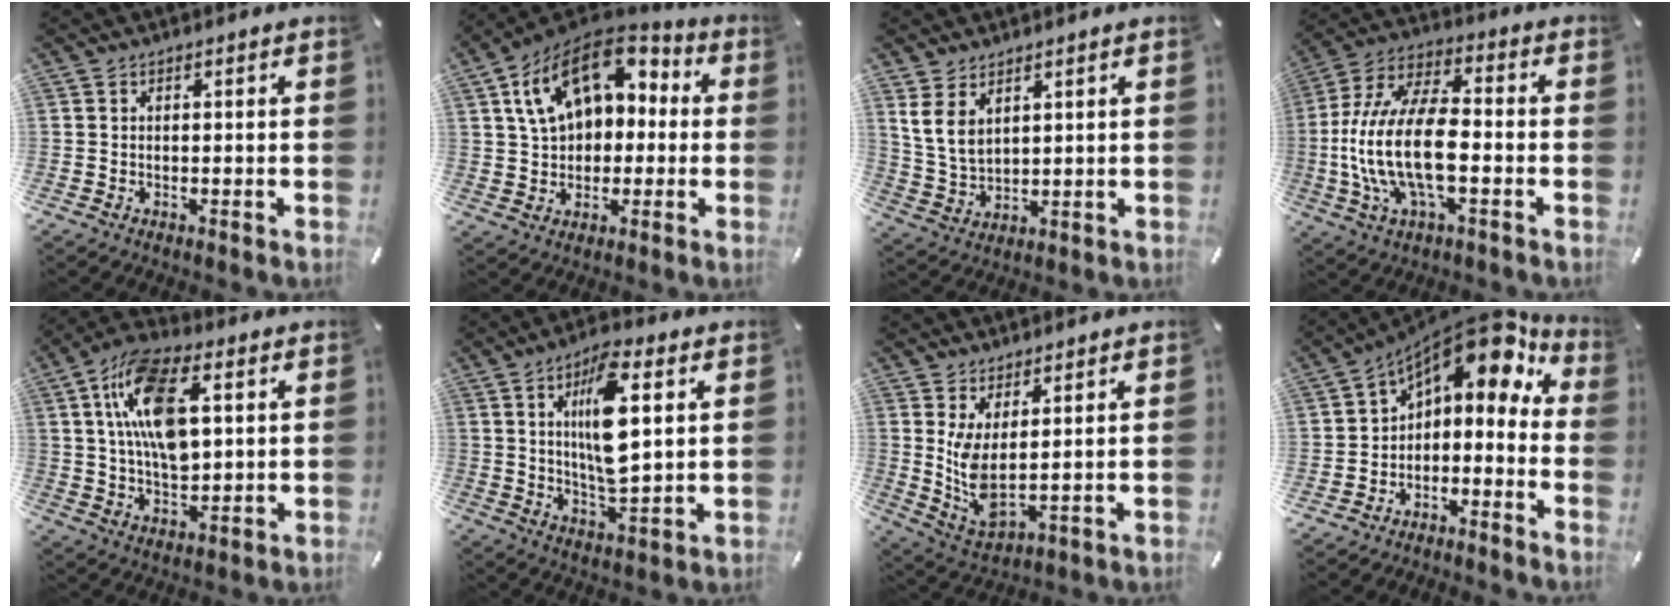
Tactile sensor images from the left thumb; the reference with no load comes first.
{"total": 16.4, "force": [6.0, 11.6, 9.9], "torque": [-0.186, -0.019, 0.110]}
{"total": 6.8, "force": [3.7, 4.5, 3.5], "torque": [-0.101, -0.013, 0.067]}
{"total": 18.5, "force": [-3.6, 9.0, 15.8], "torque": [-0.332, -0.001, -0.062]}
{"total": 15.5, "force": [4.7, 8.5, 12.1], "torque": [-0.235, 0.004, 0.081]}
{"total": 14.3, "force": [4.1, 5.4, 12.6], "torque": [-0.220, -0.014, 0.061]}
{"total": 7.3, "force": [2.8, 2.9, 6.0], "torque": [-0.157, -0.037, 0.051]}
{"total": 12.8, "force": [7.4, 6.3, 8.4], "torque": [-0.126, -0.050, 0.123]}